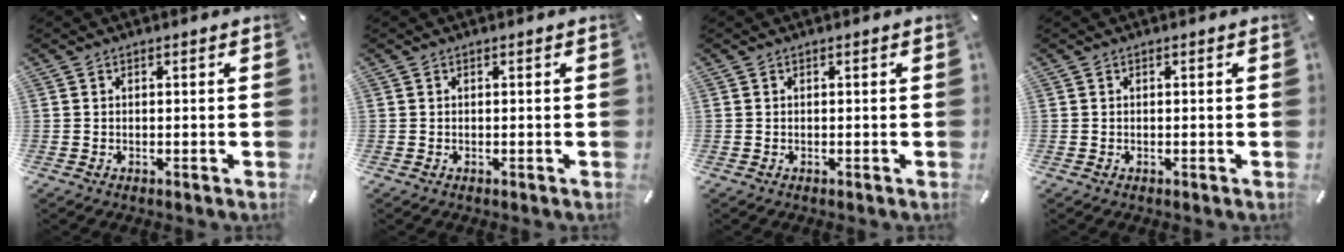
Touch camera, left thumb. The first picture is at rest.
{"total": 0.0}
{"total": 0.0}
{"total": 0.0}